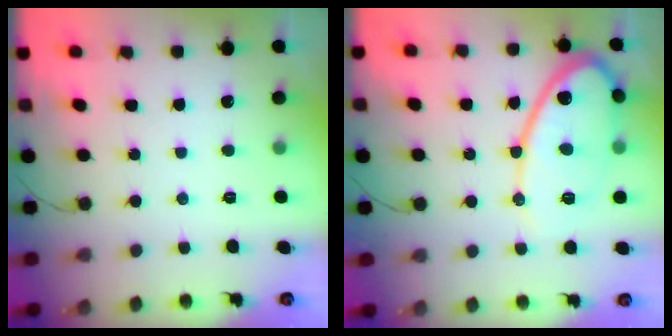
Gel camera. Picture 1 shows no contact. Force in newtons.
{"total": 14.7, "press": 14.6, "slide": 1.3}